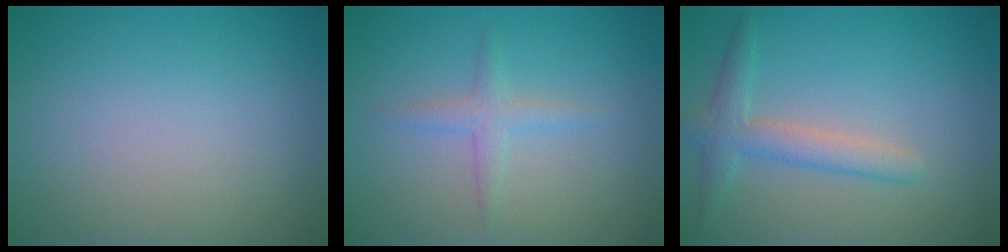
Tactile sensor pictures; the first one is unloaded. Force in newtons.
{"total": 1.7, "press": 1.7, "slide": 0.1}
{"total": 2.9, "press": 2.9, "slide": 0.1}